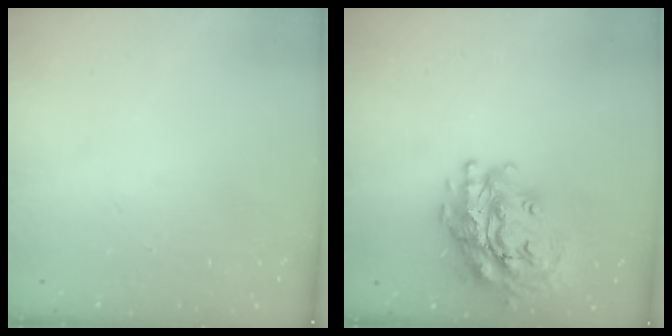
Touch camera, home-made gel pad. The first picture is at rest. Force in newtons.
{"total": 21.0, "press": 20.9, "slide": 2.7}